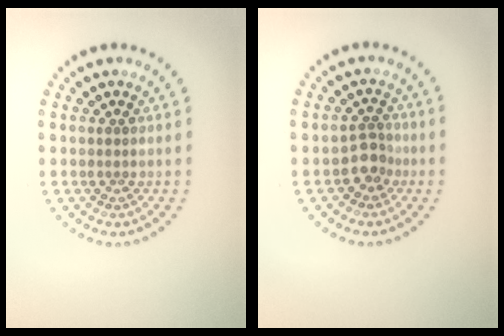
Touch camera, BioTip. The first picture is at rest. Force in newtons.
{"total": 2.1, "press": 1.8, "slide": 1.1}